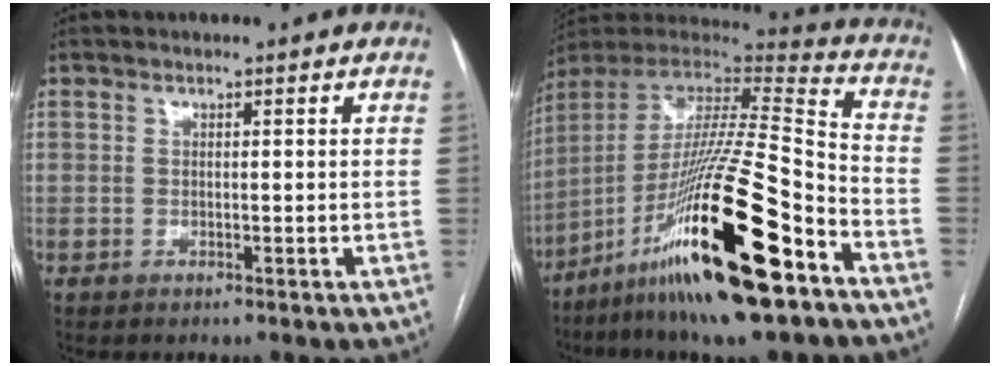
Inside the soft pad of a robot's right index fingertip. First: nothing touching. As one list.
[{"total": 28.6, "force": [-14.3, 3.3, 24.5], "torque": [-0.446, -0.046, -0.252]}]